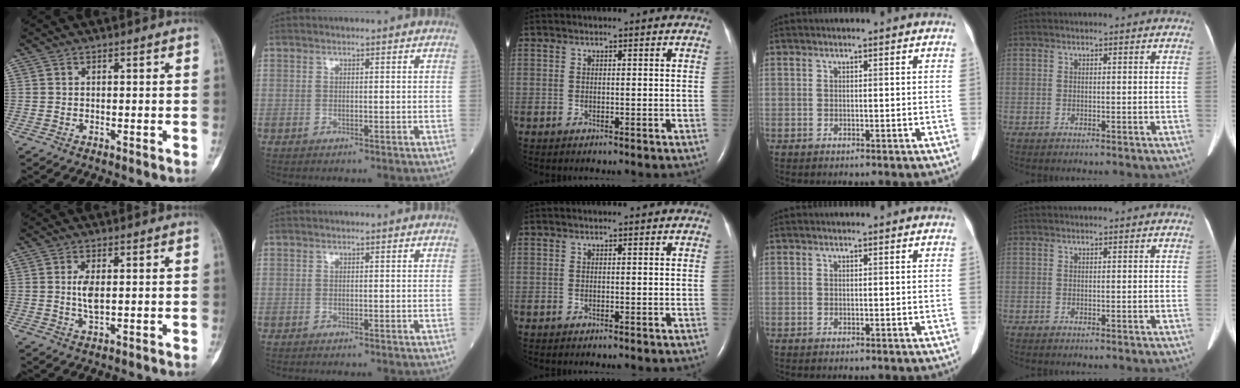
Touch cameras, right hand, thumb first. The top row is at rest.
{"thumb": {"total": 3.7, "force": [0.0, 1.4, 3.5], "torque": [-0.072, -0.006, -0.001]}}